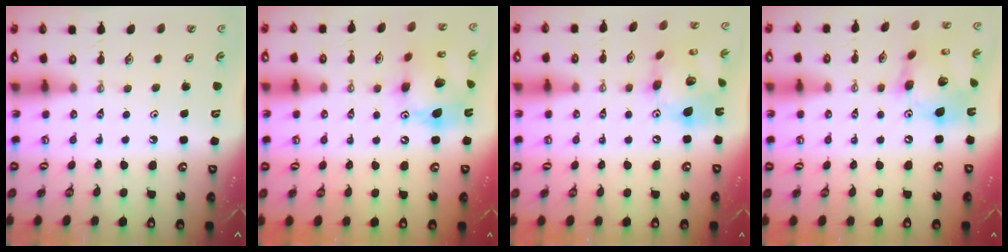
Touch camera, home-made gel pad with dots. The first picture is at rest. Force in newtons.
{"total": 14.2, "press": 14.1, "slide": 1.5}
{"total": 17.0, "press": 16.9, "slide": 2.0}
{"total": 17.1, "press": 17.0, "slide": 1.8}